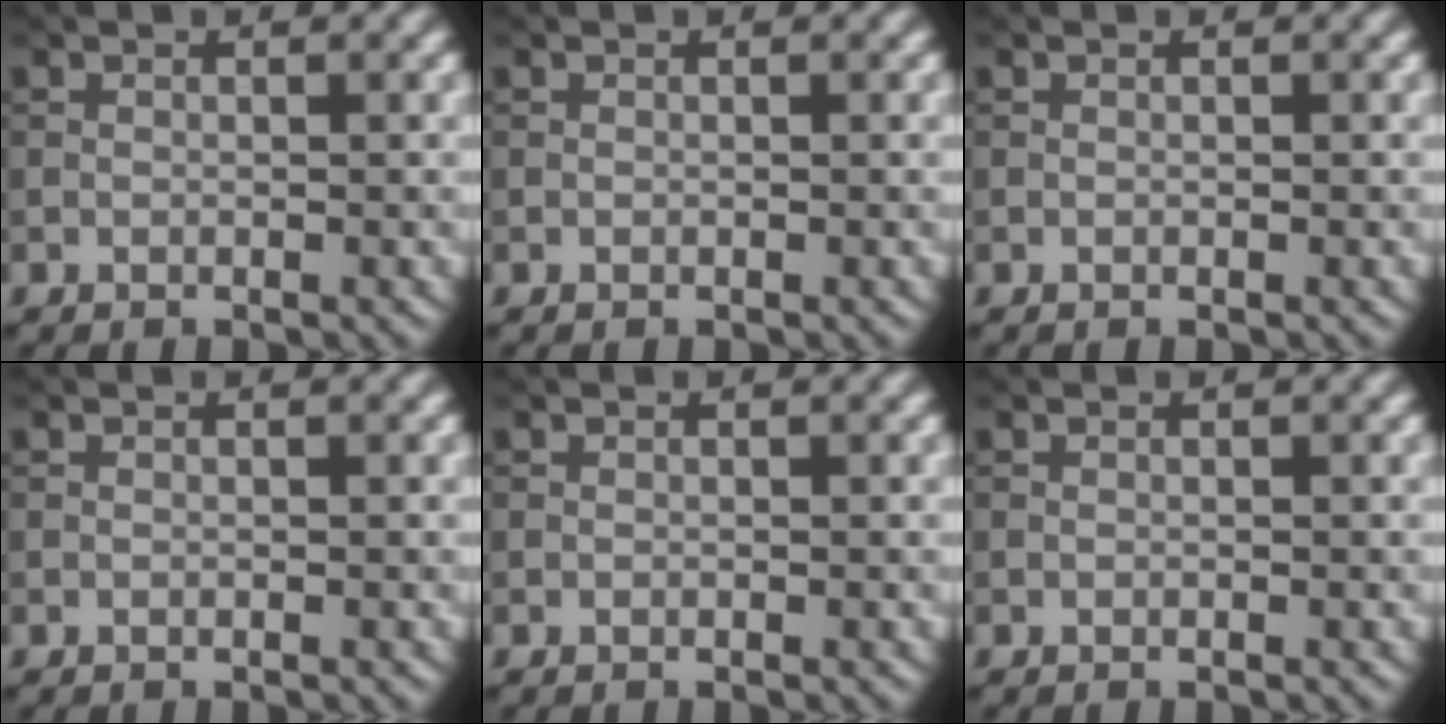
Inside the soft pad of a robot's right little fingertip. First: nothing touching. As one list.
[{"total": 0.0}, {"total": 0.0}, {"total": 0.0}, {"total": 0.0}, {"total": 0.0}]